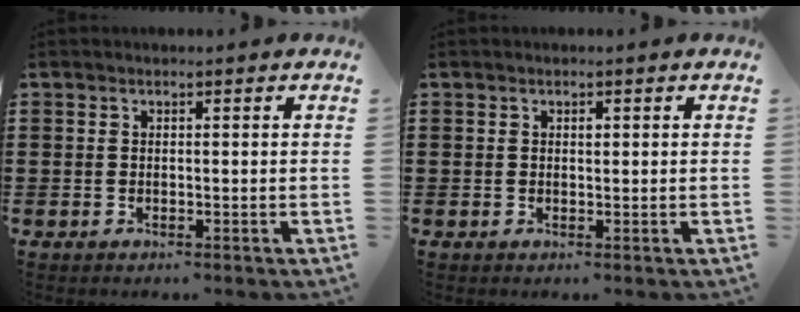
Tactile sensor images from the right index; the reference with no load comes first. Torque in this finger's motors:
{"motor_torque": [0.06, -0.02, 0.00, 0.00]}